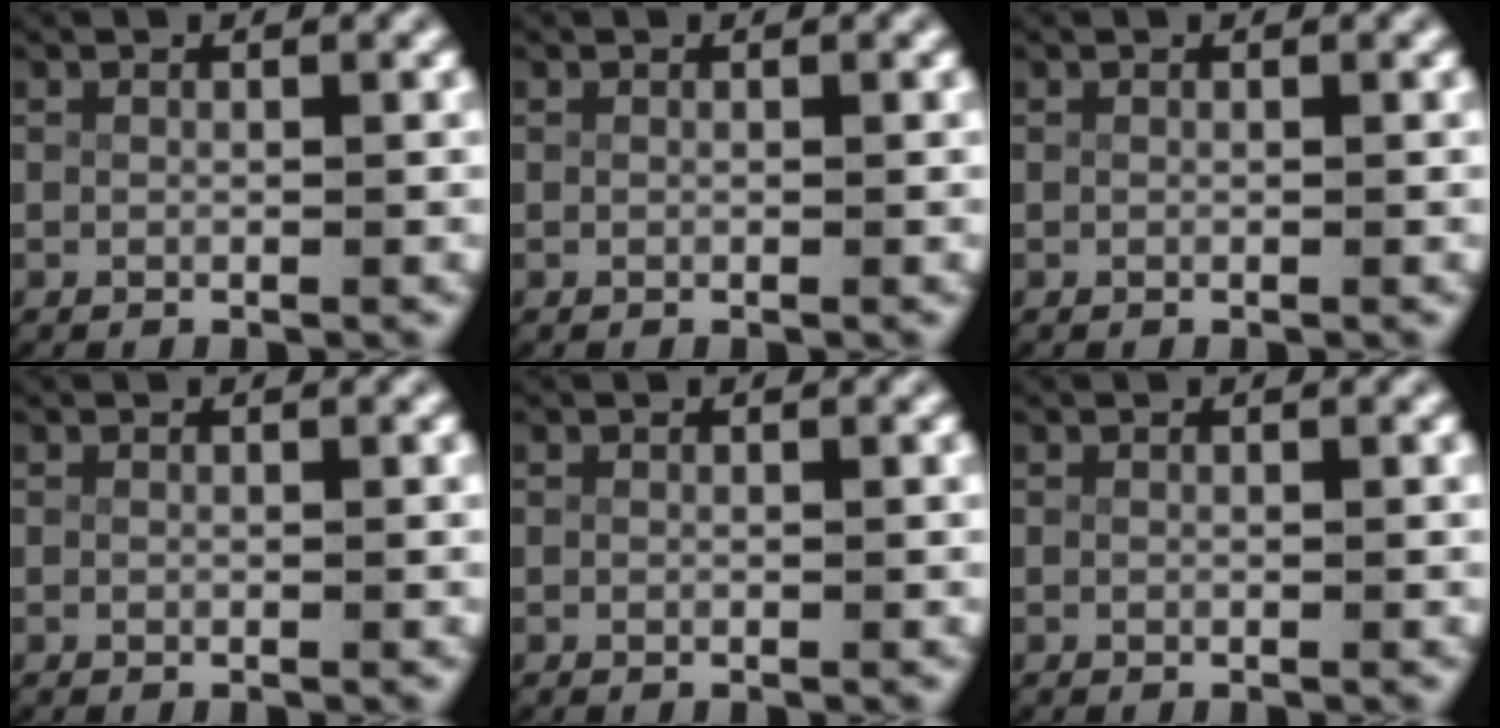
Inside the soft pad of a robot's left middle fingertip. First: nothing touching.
{"total": 0.0}
{"total": 0.0}
{"total": 0.0}
{"total": 0.0}
{"total": 0.0}